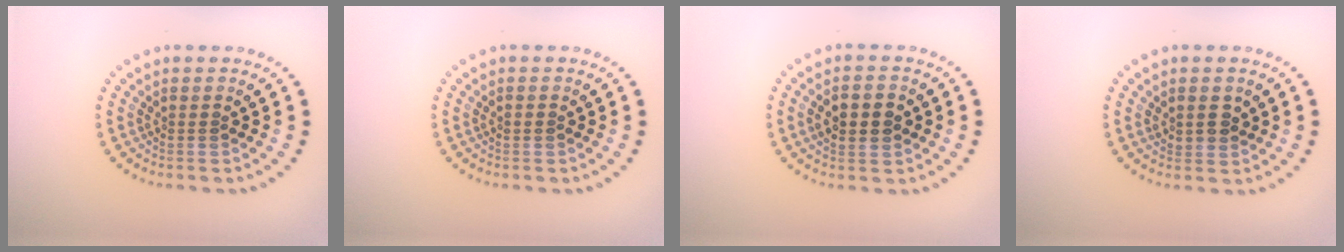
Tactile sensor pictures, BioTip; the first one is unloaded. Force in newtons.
{"total": 0.7, "press": 0.7, "slide": 0.1}
{"total": 4.5, "press": 4.5, "slide": 0.2}
{"total": 1.3, "press": 1.3, "slide": 0.4}